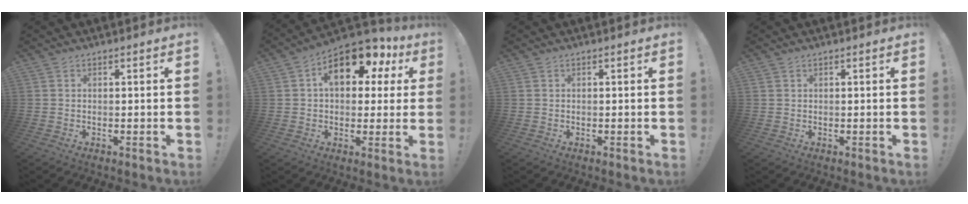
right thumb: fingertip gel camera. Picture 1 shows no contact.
{"total": 15.9, "force": [6.7, 8.9, 11.3], "torque": [-0.163, -0.024, 0.115]}
{"total": 0.0}
{"total": 0.8, "force": [0.6, 0.5, 0.2], "torque": [-0.004, -0.001, 0.011]}